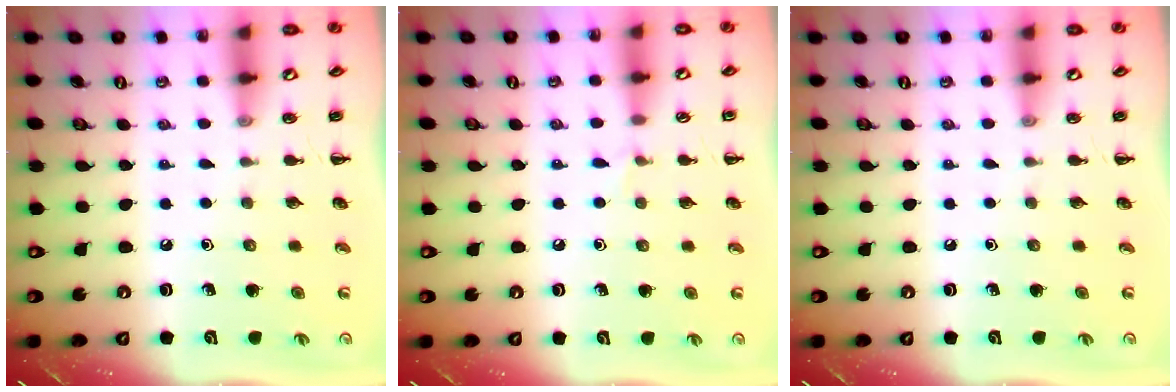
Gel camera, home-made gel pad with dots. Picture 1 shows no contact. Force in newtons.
{"total": 3.5, "press": 3.3, "slide": 1.2}
{"total": 0.0}